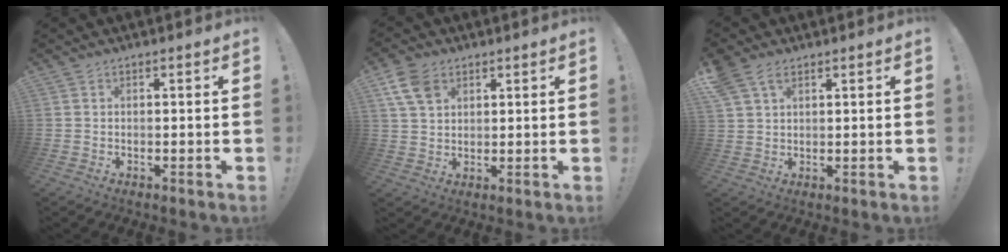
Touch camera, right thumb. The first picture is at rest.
{"total": 8.7, "force": [4.5, 5.9, 4.6], "torque": [-0.082, -0.012, 0.087]}
{"total": 5.7, "force": [3.4, 3.3, 3.1], "torque": [-0.061, -0.008, 0.070]}